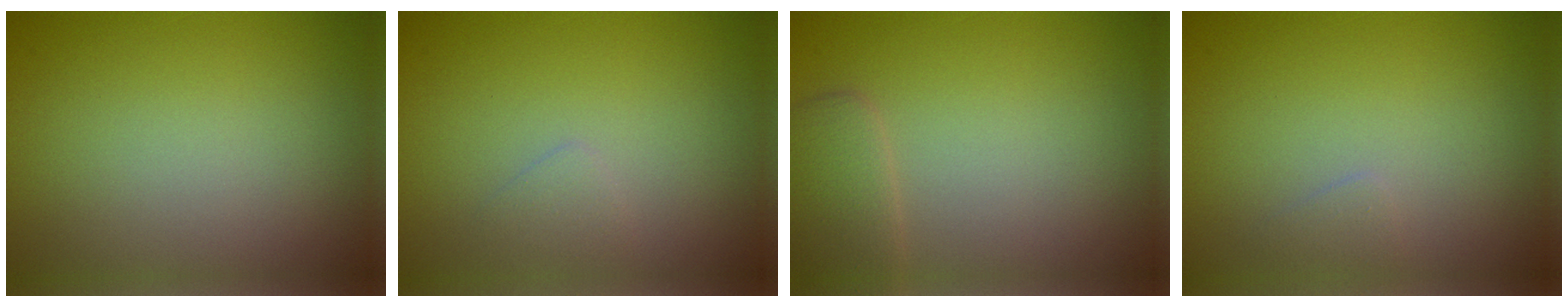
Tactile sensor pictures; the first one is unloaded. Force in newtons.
{"total": 0.8, "press": 0.8, "slide": 0.0}
{"total": 2.1, "press": 2.1, "slide": 0.1}
{"total": 0.7, "press": 0.7, "slide": 0.0}